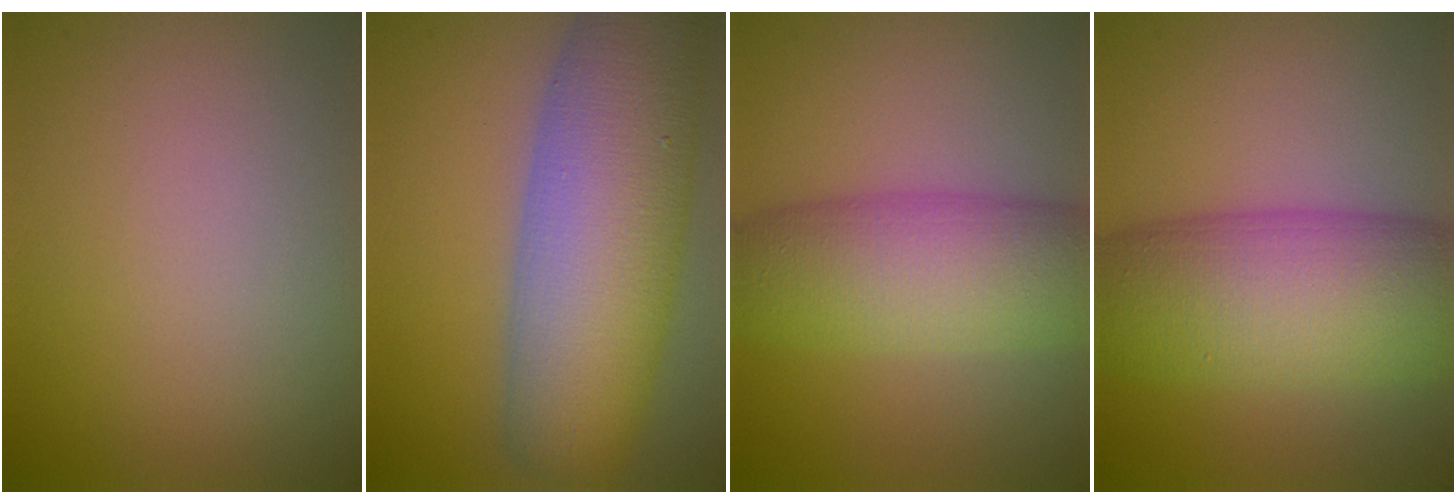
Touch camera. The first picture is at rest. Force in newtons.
{"total": 12.2, "press": 12.2, "slide": 0.7}
{"total": 8.5, "press": 8.5, "slide": 0.1}
{"total": 11.9, "press": 11.9, "slide": 0.5}